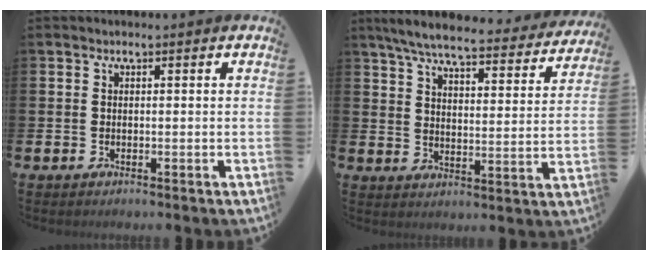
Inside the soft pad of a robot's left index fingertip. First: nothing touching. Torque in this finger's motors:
{"motor_torque": [1.06, -1.08, 0.68, 0.21]}